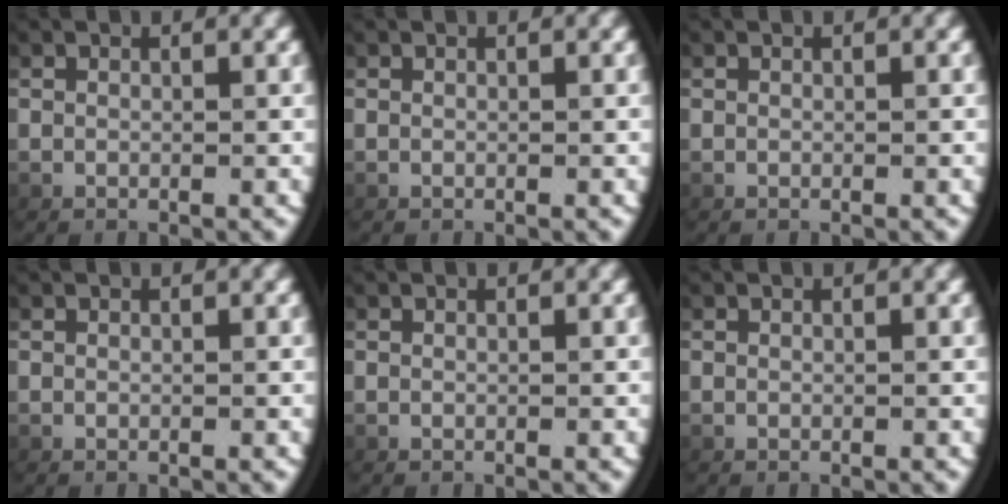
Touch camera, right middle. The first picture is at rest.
{"total": 0.0}
{"total": 0.0}
{"total": 0.0}
{"total": 0.0}
{"total": 0.0}